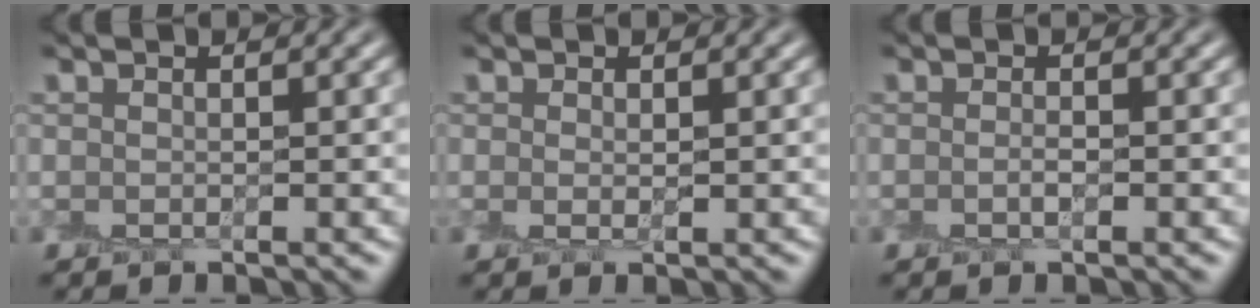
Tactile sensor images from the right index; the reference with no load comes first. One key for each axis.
{"total": 0.8, "fx": 0.1, "fy": 0.3, "fz": 0.7, "tx": -0.016, "ty": 0.003, "tz": 0.001}
{"total": 0.7, "fx": -0.2, "fy": 0.2, "fz": 0.6, "tx": -0.012, "ty": 0.004, "tz": -0.004}